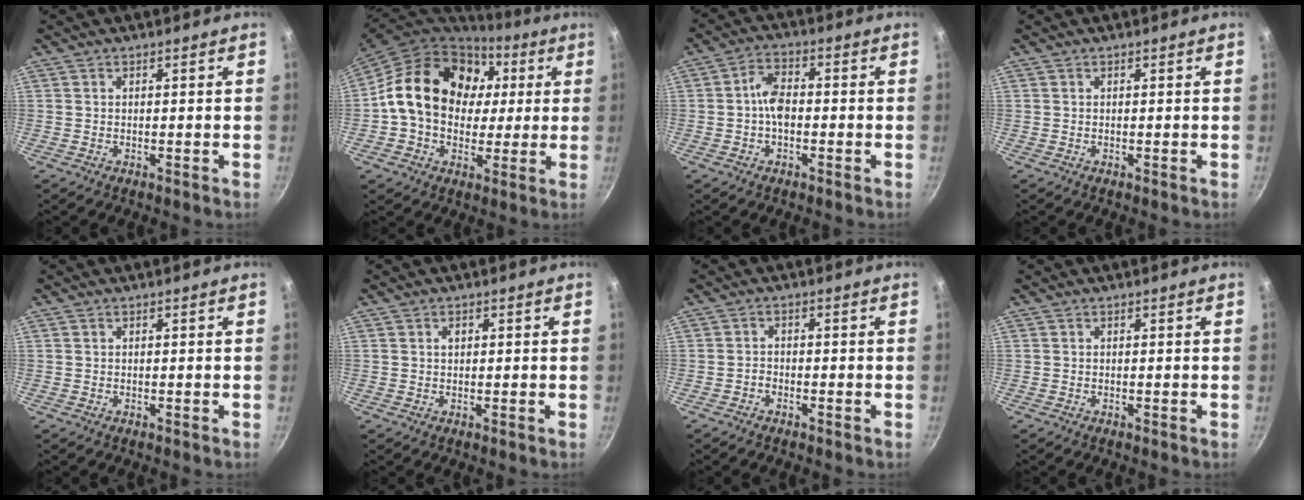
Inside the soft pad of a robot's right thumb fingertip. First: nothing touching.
{"total": 20.6, "force": [3.8, 16.0, 12.4], "torque": [-0.188, 0.020, 0.055]}
{"total": 5.5, "force": [-0.8, 3.4, 4.3], "torque": [-0.067, 0.023, -0.024]}
{"total": 0.0}
{"total": 0.0}
{"total": 1.2, "force": [0.4, 0.9, 0.7], "torque": [-0.006, 0.003, 0.005]}
{"total": 1.4, "force": [-1.1, 0.7, 0.4], "torque": [-0.011, 0.011, -0.023]}
{"total": 0.0}